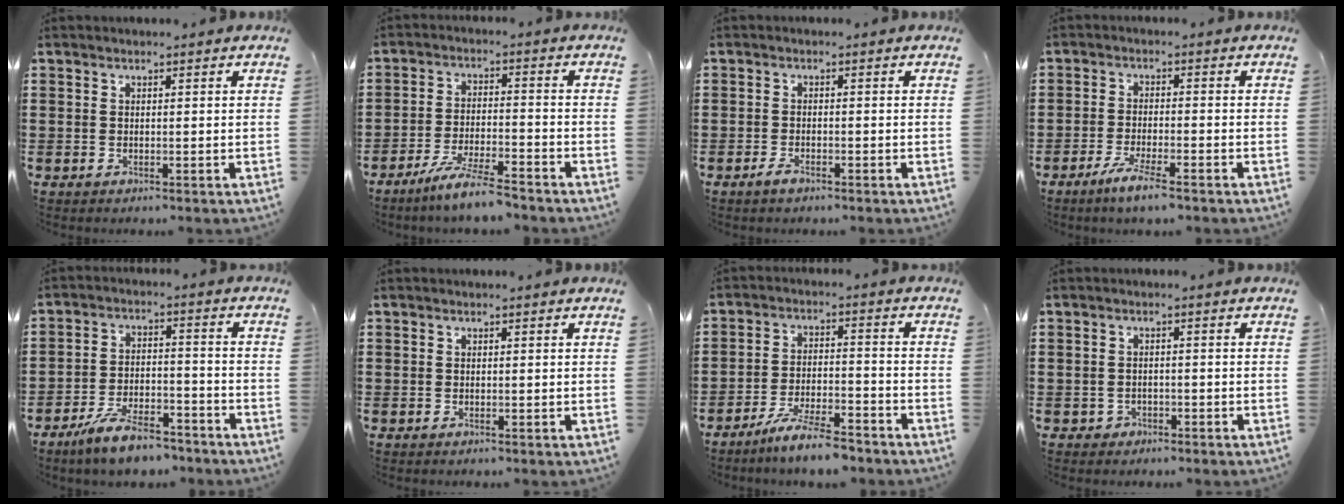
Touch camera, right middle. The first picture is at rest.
{"total": 6.5, "force": [-5.7, 0.1, 3.2], "torque": [-0.070, -0.010, -0.108]}
{"total": 1.6, "force": [-1.1, 0.6, 1.0], "torque": [-0.026, -0.003, -0.025]}
{"total": 4.1, "force": [-3.2, 0.2, 2.6], "torque": [-0.055, -0.005, -0.060]}
{"total": 7.9, "force": [-6.8, 1.7, 3.7], "torque": [-0.077, 0.008, -0.130]}
{"total": 0.0}
{"total": 7.2, "force": [-6.4, 0.5, 3.4], "torque": [-0.071, -0.002, -0.122]}
{"total": 1.3, "force": [-1.0, 0.8, 0.2], "torque": [-0.008, 0.001, -0.023]}